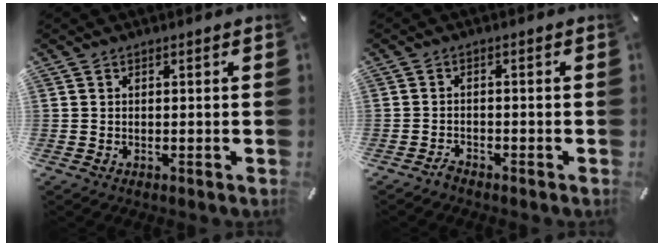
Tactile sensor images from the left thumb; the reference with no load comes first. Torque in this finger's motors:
{"motor_torque": [-0.03, -0.26, -0.05, -0.10, 0.00]}